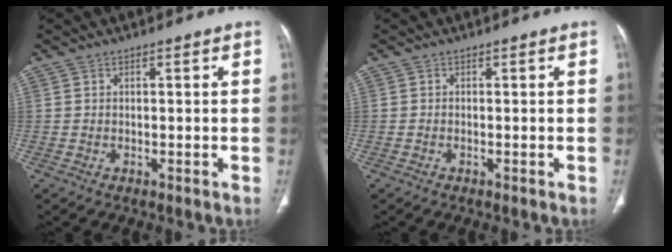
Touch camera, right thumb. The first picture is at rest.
{"total": 0.0}